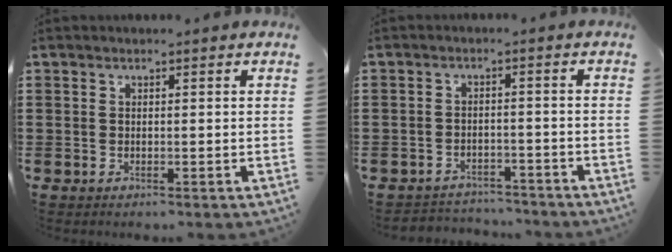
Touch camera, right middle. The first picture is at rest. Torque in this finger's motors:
{"motor_torque": [0.16, 0.06, -0.08, -0.04]}